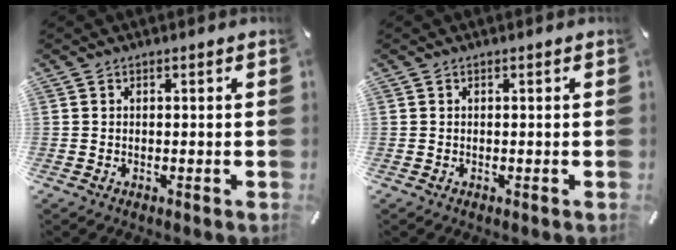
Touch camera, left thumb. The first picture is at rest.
{"total": 0.0}